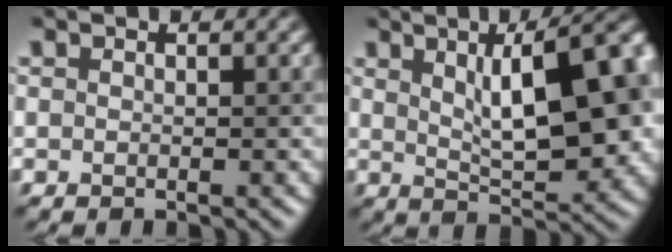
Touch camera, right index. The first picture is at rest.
{"total": 11.7, "force": [2.9, 4.0, 10.6], "torque": [-0.110, 0.025, 0.039]}